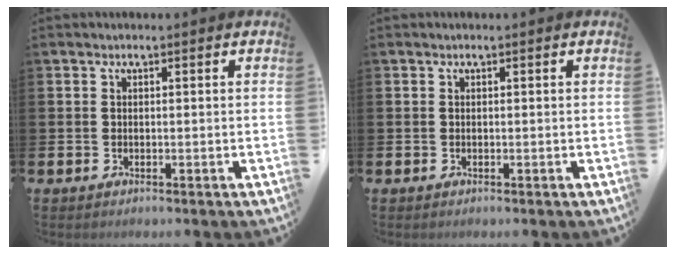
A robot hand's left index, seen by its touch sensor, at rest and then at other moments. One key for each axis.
{"total": 0.0}